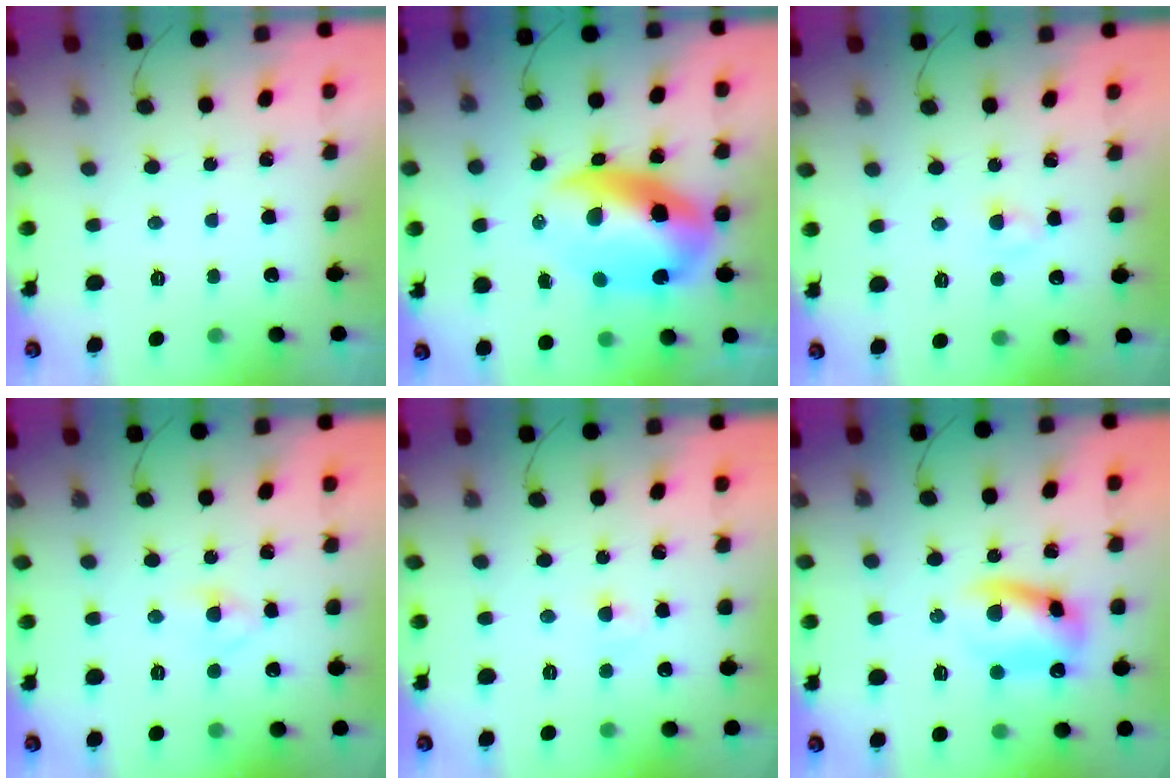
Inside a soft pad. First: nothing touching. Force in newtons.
{"total": 14.4, "press": 14.1, "slide": 3.0}
{"total": 2.3, "press": 2.1, "slide": 1.0}
{"total": 2.8, "press": 2.7, "slide": 0.8}
{"total": 2.8, "press": 2.6, "slide": 1.0}
{"total": 10.4, "press": 10.3, "slide": 1.6}